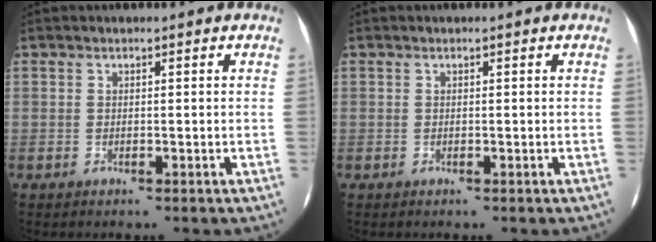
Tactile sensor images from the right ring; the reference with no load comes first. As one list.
[{"total": 0.0}]